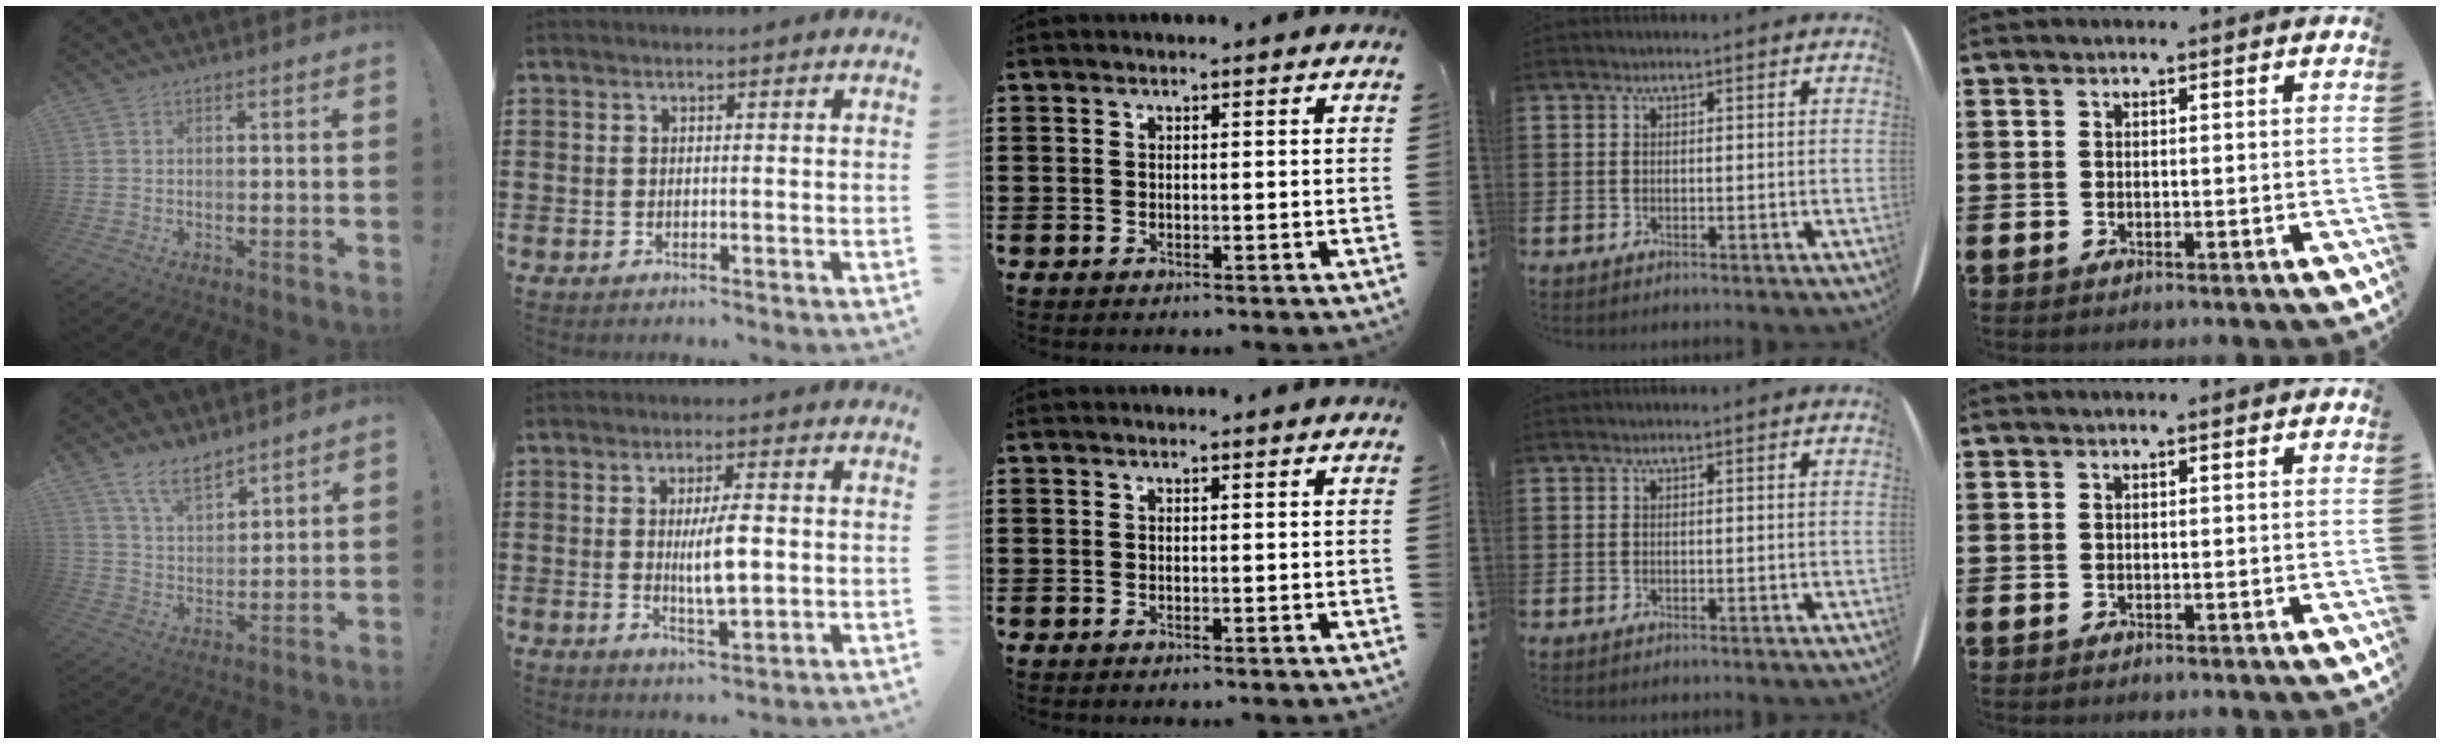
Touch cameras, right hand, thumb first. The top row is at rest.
{"thumb": {"total": 9.7, "force": [7.5, 4.0, 4.7], "torque": [-0.090, -0.042, 0.145]}, "index": {"total": 6.7, "force": [0.0, 2.0, 6.4], "torque": [-0.121, -0.005, -0.008]}}